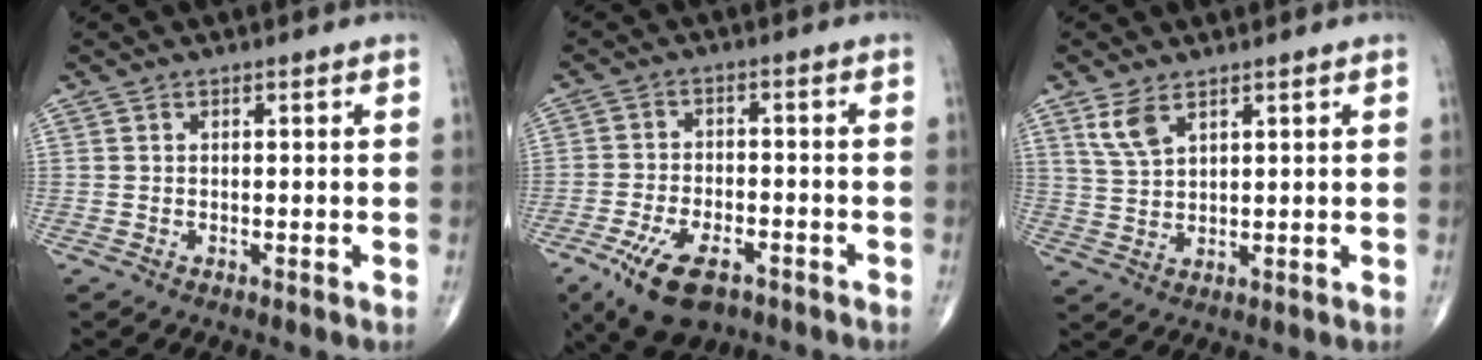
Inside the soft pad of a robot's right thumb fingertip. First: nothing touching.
{"total": 11.1, "force": [-6.3, 5.4, 7.3], "torque": [-0.131, 0.015, -0.103]}
{"total": 4.8, "force": [3.0, 2.1, 3.1], "torque": [-0.064, -0.009, 0.067]}